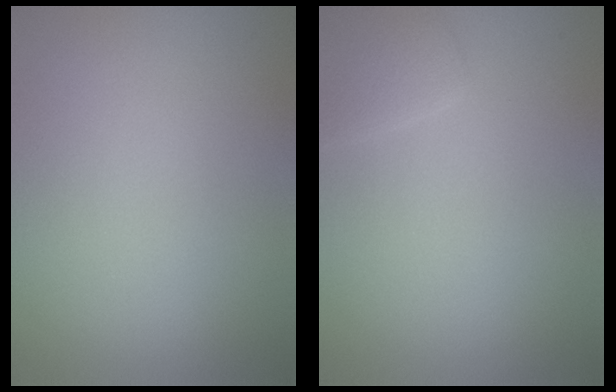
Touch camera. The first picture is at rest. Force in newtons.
{"total": 1.6, "press": 1.6, "slide": 0.0}